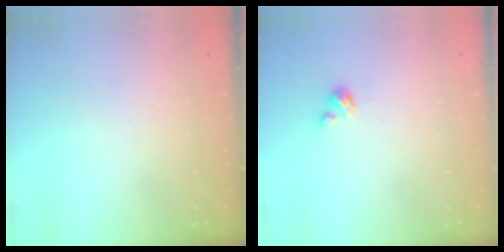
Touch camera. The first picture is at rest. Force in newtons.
{"total": 2.7, "press": 2.7, "slide": 0.3}